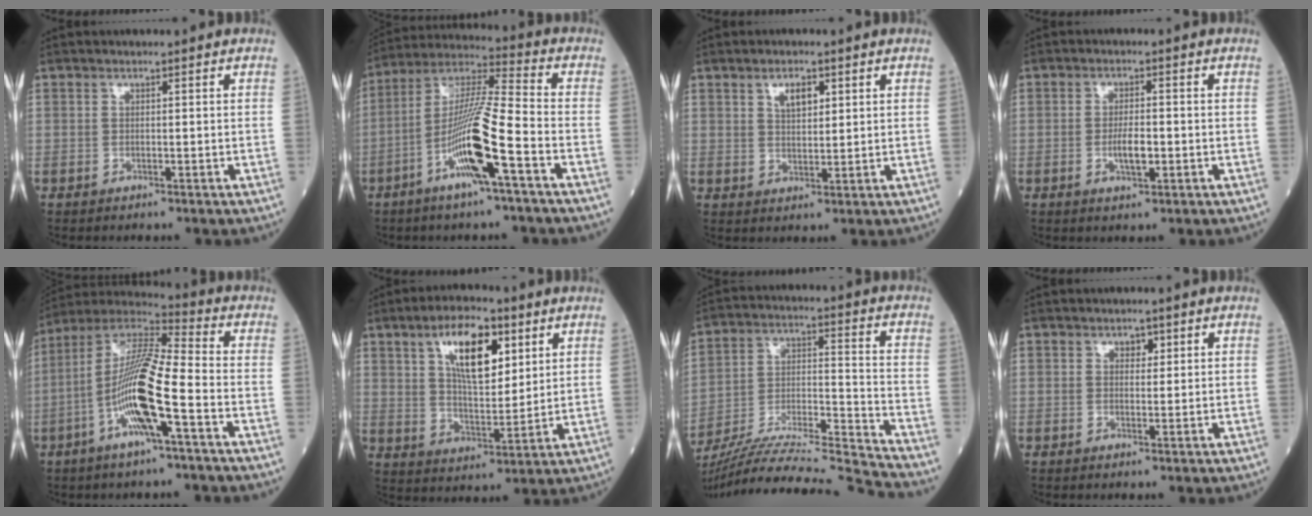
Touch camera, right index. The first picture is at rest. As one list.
[{"total": 13.7, "force": [-5.3, 0.1, 12.6], "torque": [-0.250, 0.002, -0.104]}, {"total": 3.5, "force": [1.7, 1.5, 2.6], "torque": [-0.044, 0.002, 0.032]}, {"total": 3.7, "force": [-0.9, 1.0, 3.5], "torque": [-0.066, -0.001, -0.014]}, {"total": 14.5, "force": [-4.4, 1.2, 13.8], "torque": [-0.275, 0.003, -0.090]}, {"total": 11.3, "force": [5.3, 4.2, 9.1], "torque": [-0.161, 0.008, 0.096]}, {"total": 24.5, "force": [-23.0, -2.2, 8.1], "torque": [-0.147, -0.027, -0.369]}, {"total": 1.4, "force": [0.8, 0.9, 0.8], "torque": [-0.004, -0.001, 0.010]}]